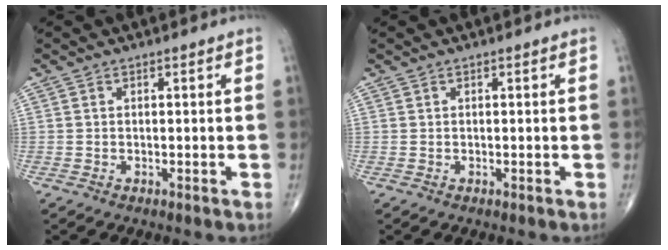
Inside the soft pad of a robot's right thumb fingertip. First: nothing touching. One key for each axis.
{"total": 0.0}